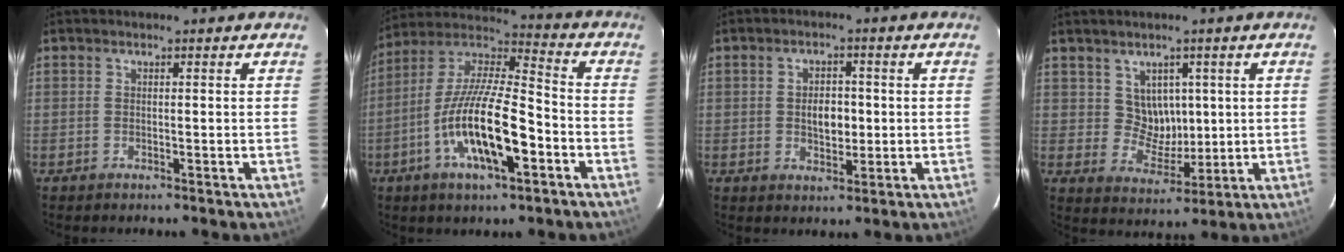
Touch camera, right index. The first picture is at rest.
{"total": 17.4, "force": [-6.4, 5.1, 15.3], "torque": [-0.298, -0.012, -0.122]}
{"total": 4.9, "force": [-0.1, 3.2, 3.8], "torque": [-0.064, 0.004, 0.002]}
{"total": 6.1, "force": [2.0, 5.4, 1.9], "torque": [-0.029, 0.004, 0.045]}